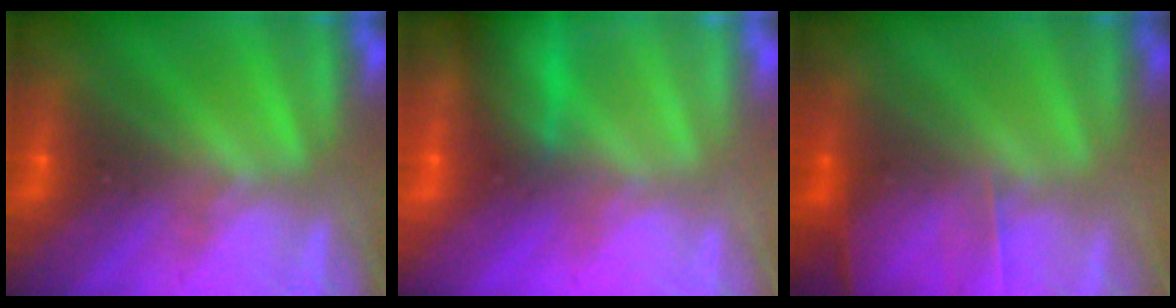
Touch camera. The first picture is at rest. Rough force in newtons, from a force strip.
{"total": 7.8}
{"total": 2.2}